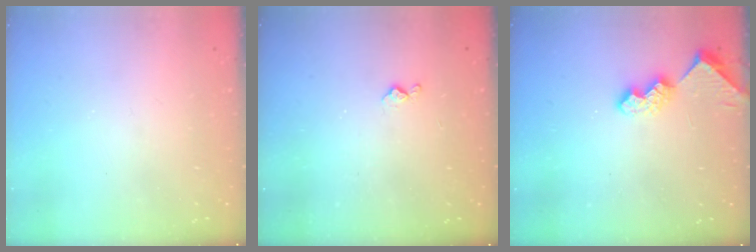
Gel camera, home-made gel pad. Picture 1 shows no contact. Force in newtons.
{"total": 3.8, "press": 3.8, "slide": 0.3}
{"total": 8.5, "press": 8.5, "slide": 0.6}